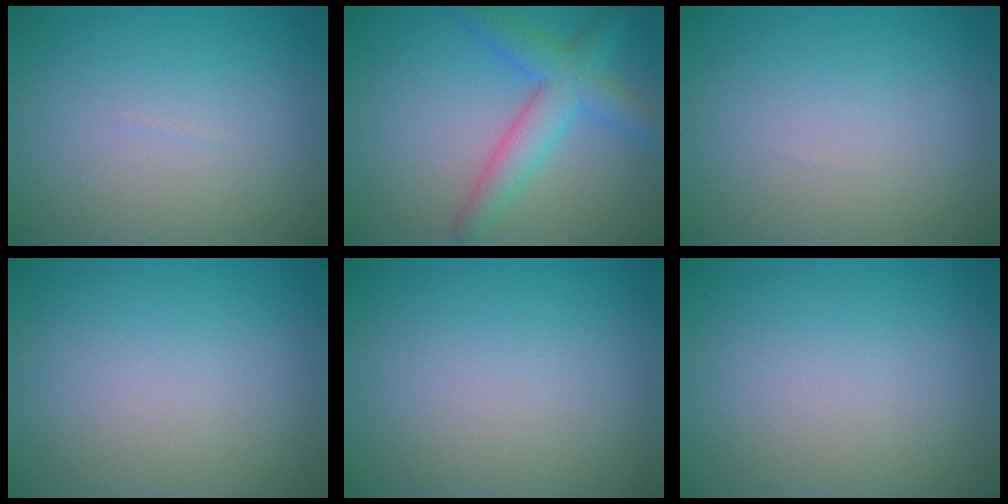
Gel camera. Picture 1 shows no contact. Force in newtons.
{"total": 4.6, "press": 4.6, "slide": 0.2}
{"total": 0.0}
{"total": 0.0}
{"total": 0.0}
{"total": 0.0}